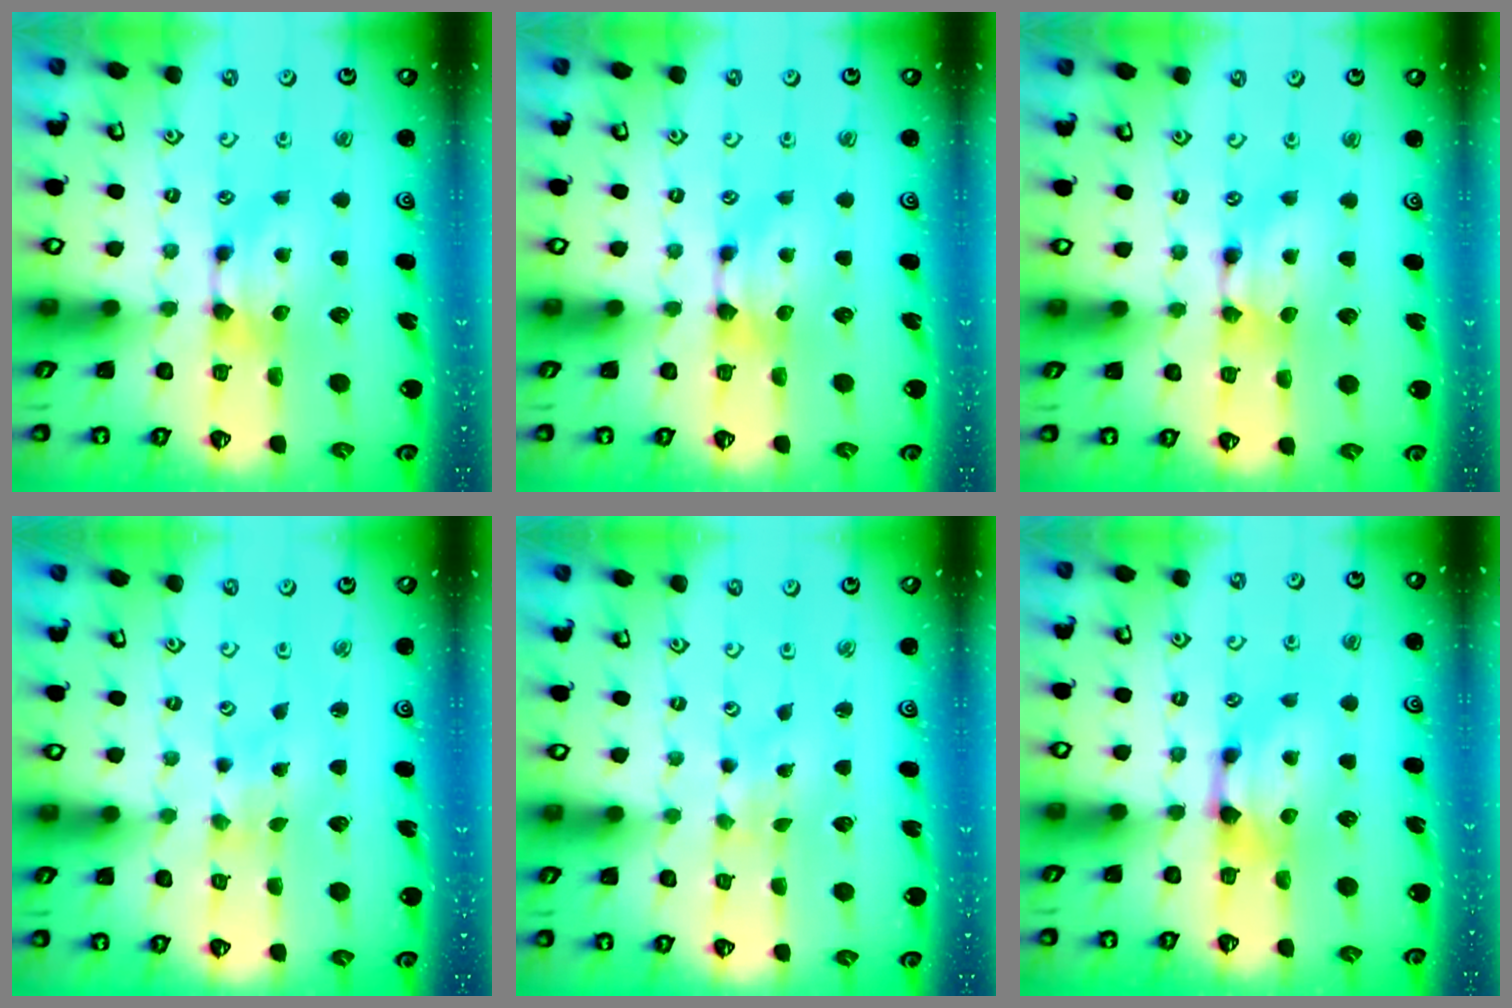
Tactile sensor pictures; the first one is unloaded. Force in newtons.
{"total": 0.0}
{"total": 1.8, "press": 1.8, "slide": 0.2}
{"total": 4.6, "press": 4.5, "slide": 0.8}
{"total": 5.4, "press": 5.3, "slide": 0.7}
{"total": 1.5, "press": 1.2, "slide": 0.9}